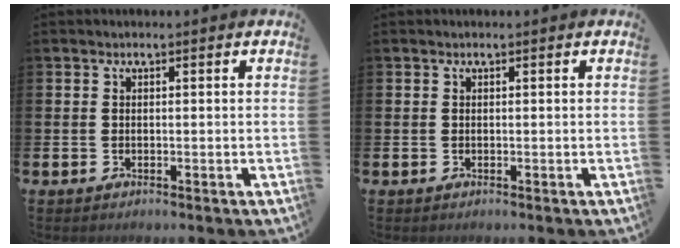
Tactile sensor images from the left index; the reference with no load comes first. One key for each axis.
{"total": 0.0}